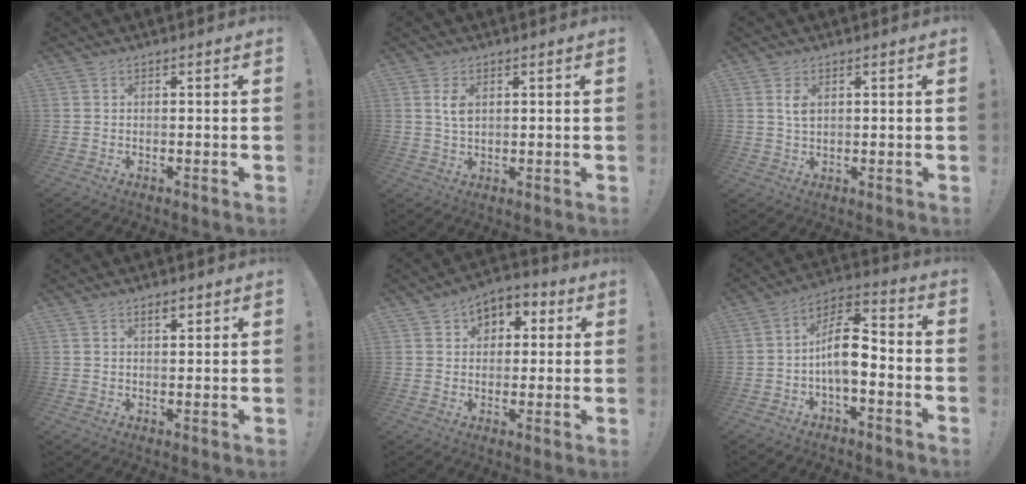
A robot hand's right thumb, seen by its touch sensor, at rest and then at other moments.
{"total": 3.9, "force": [1.2, 2.2, 3.0], "torque": [-0.046, 0.000, 0.018]}
{"total": 3.2, "force": [1.1, 1.7, 2.4], "torque": [-0.036, -0.003, 0.015]}
{"total": 2.4, "force": [1.7, 0.8, 1.6], "torque": [-0.019, -0.008, 0.026]}
{"total": 5.9, "force": [1.6, 5.3, 2.1], "torque": [-0.018, -0.006, 0.030]}
{"total": 11.5, "force": [-2.6, 5.6, 9.8], "torque": [-0.172, 0.021, -0.046]}